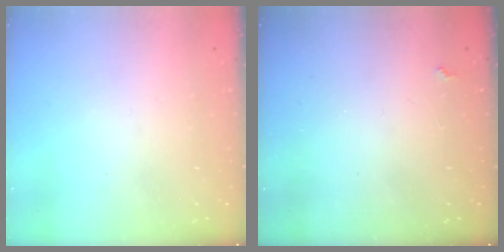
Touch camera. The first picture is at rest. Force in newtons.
{"total": 1.9, "press": 1.9, "slide": 0.3}